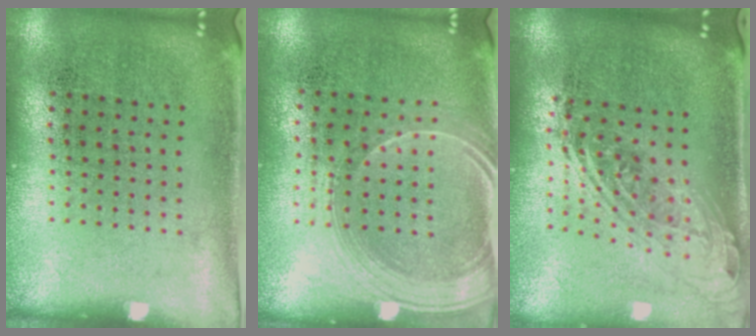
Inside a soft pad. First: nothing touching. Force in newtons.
{"total": 1.7, "press": 1.5, "slide": 0.9}
{"total": 2.1, "press": 1.6, "slide": 1.4}